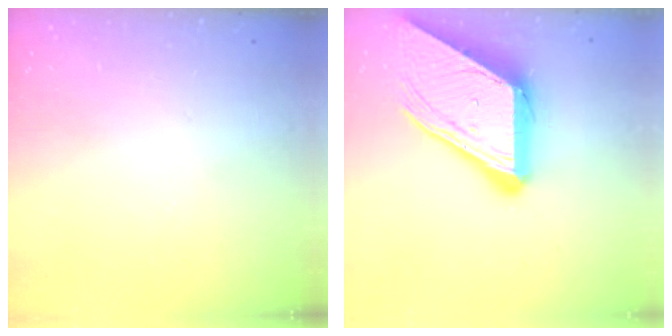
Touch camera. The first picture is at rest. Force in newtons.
{"total": 19.0, "press": 18.8, "slide": 2.1}